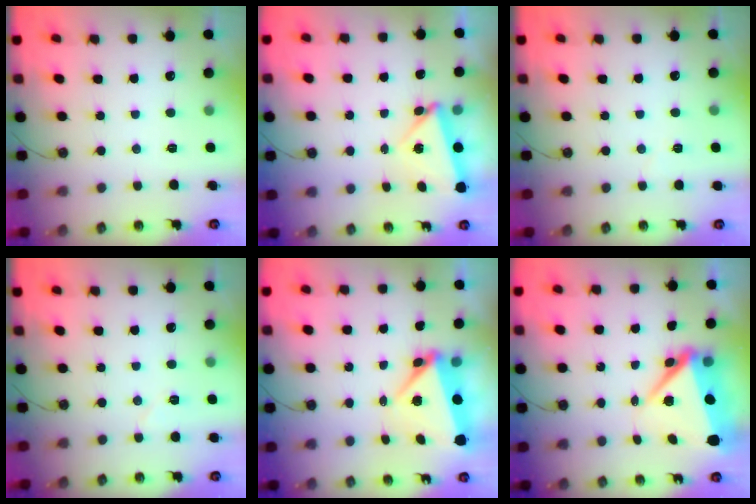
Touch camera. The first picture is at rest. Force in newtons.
{"total": 5.6, "press": 5.5, "slide": 0.6}
{"total": 2.6, "press": 2.2, "slide": 1.5}
{"total": 4.3, "press": 4.3, "slide": 0.4}
{"total": 5.4, "press": 5.3, "slide": 1.3}
{"total": 8.8, "press": 8.7, "slide": 1.3}